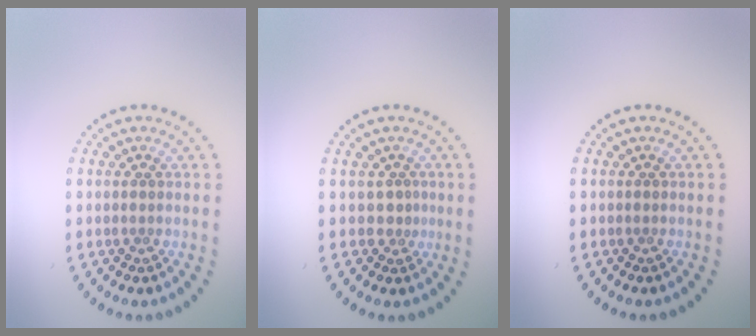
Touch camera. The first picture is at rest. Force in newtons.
{"total": 1.1, "press": 0.5, "slide": 1.0}
{"total": 0.0}